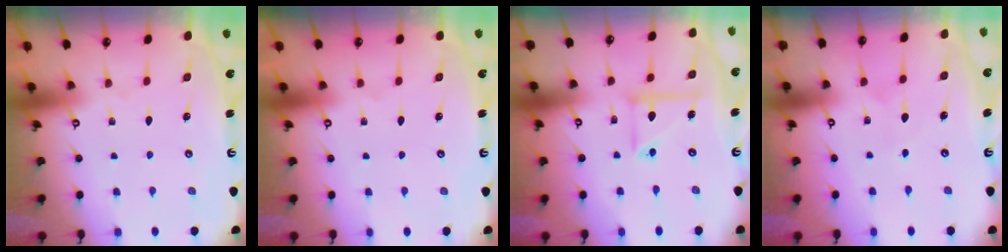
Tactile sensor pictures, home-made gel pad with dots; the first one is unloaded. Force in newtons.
{"total": 0.0}
{"total": 8.9, "press": 8.8, "slide": 1.4}
{"total": 3.8, "press": 3.8, "slide": 0.1}